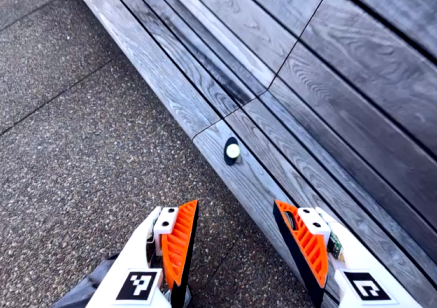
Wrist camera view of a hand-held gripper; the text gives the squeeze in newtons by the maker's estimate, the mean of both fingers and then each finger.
{"total": 0.0}